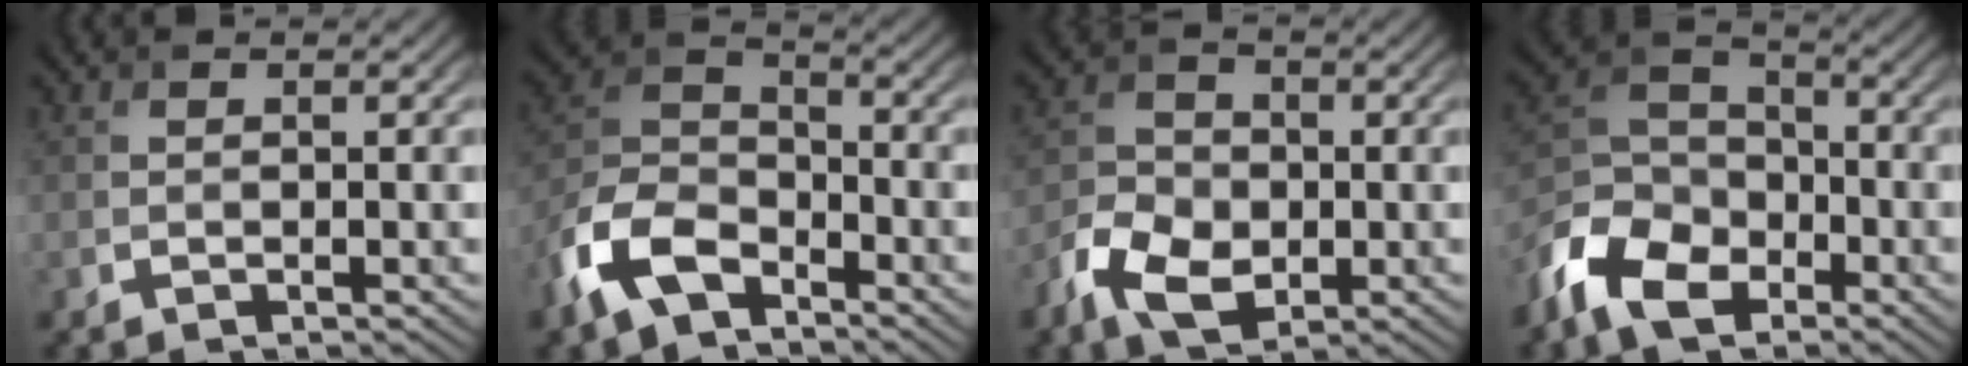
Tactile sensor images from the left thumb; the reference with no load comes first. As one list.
[{"total": 10.1, "force": [-6.2, 5.2, 6.1], "torque": [-0.139, -0.005, -0.144]}, {"total": 6.8, "force": [-2.9, 4.6, 4.1], "torque": [-0.092, -0.006, -0.063]}, {"total": 10.4, "force": [-6.3, 6.3, 5.3], "torque": [-0.133, -0.018, -0.147]}]